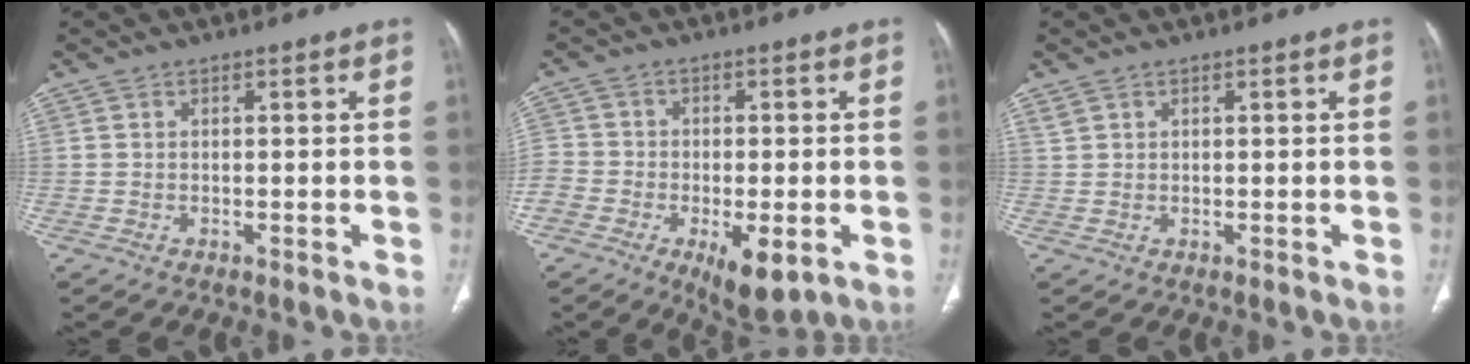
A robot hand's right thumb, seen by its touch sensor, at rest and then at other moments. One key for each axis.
{"total": 12.7, "fx": -5.5, "fy": 7.3, "fz": 8.7, "tx": -0.138, "ty": 0.001, "tz": -0.093}
{"total": 1.0, "fx": 0.7, "fy": 0.6, "fz": 0.2, "tx": -0.002, "ty": 0.003, "tz": 0.017}